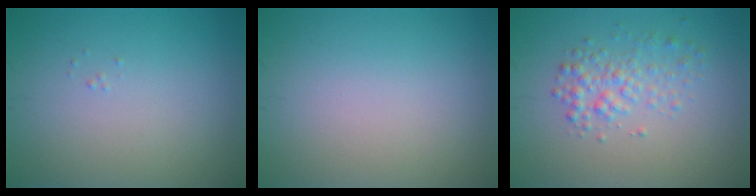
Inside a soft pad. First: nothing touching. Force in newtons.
{"total": 0.0}
{"total": 2.5, "press": 2.5, "slide": 0.1}